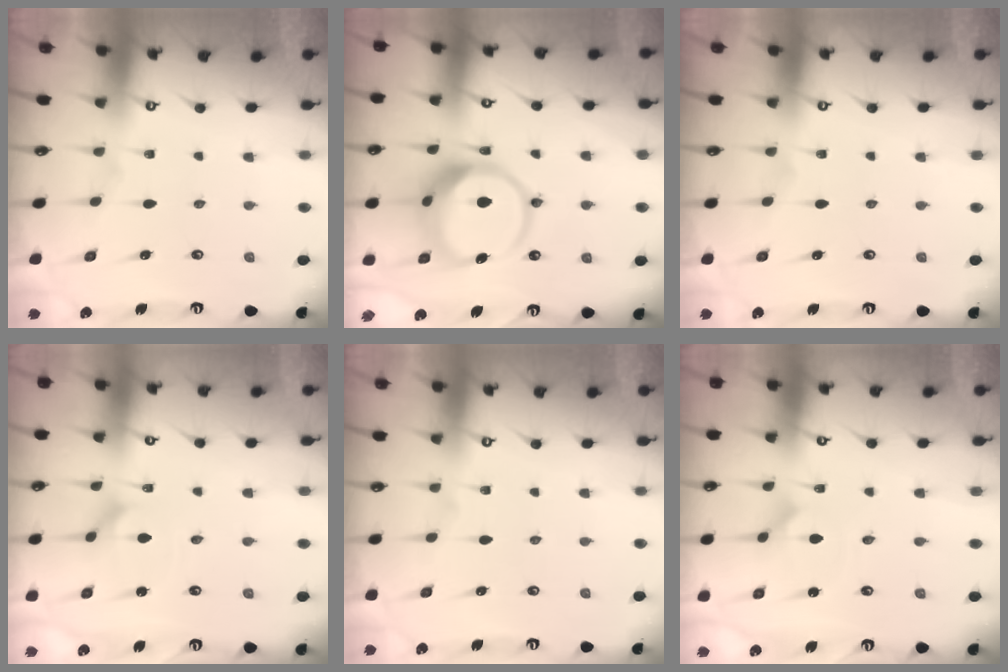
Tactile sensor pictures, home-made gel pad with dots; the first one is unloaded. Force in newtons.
{"total": 12.8, "press": 12.7, "slide": 1.7}
{"total": 0.0}
{"total": 2.2, "press": 2.2, "slide": 0.3}
{"total": 0.0}
{"total": 3.5, "press": 3.5, "slide": 0.3}